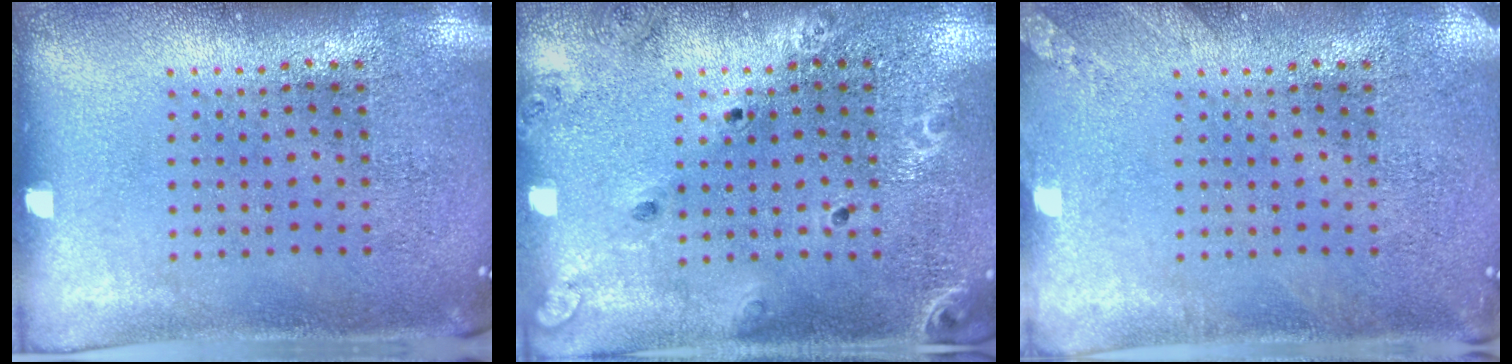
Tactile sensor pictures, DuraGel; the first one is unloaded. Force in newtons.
{"total": 1.5, "press": 1.4, "slide": 0.2}
{"total": 1.4, "press": 1.4, "slide": 0.2}